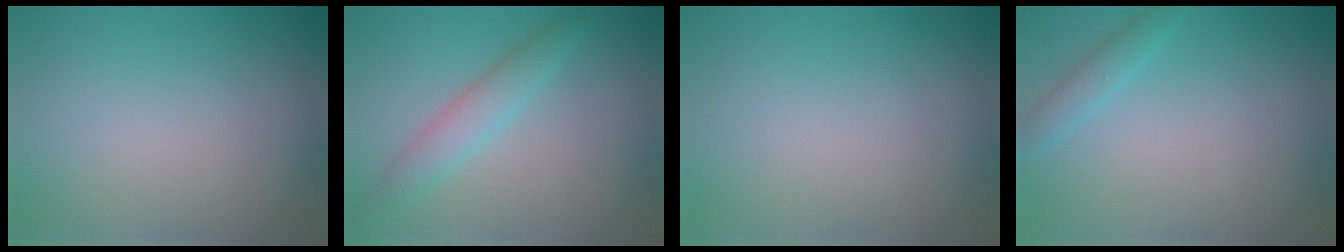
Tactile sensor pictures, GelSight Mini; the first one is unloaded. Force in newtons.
{"total": 3.0, "press": 3.0, "slide": 0.1}
{"total": 0.0}
{"total": 1.5, "press": 1.5, "slide": 0.1}